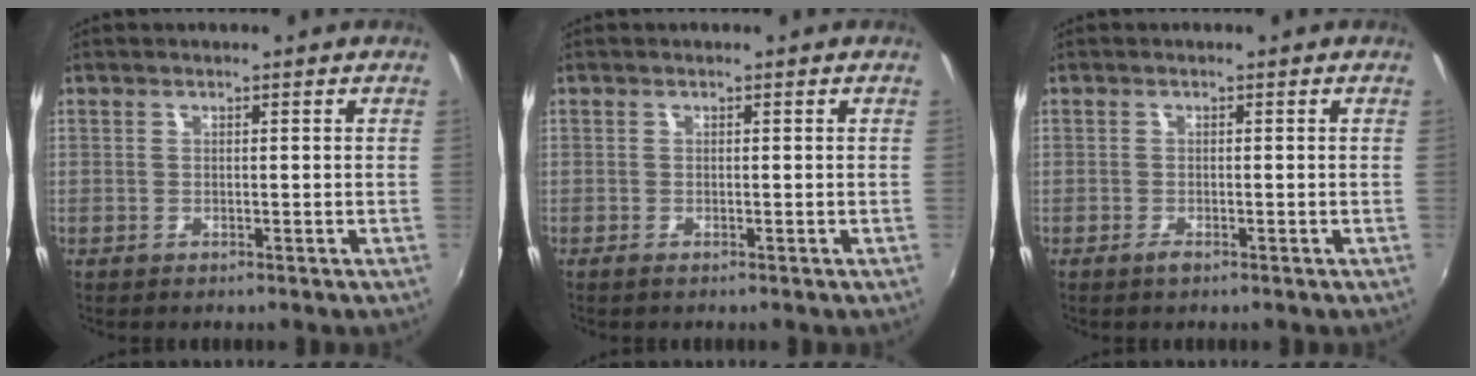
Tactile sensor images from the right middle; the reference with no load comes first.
{"total": 0.5, "force": [-0.4, 0.0, 0.3], "torque": [-0.007, 0.000, -0.007]}
{"total": 1.1, "force": [-0.8, 0.3, 0.7], "torque": [-0.013, -0.002, -0.016]}